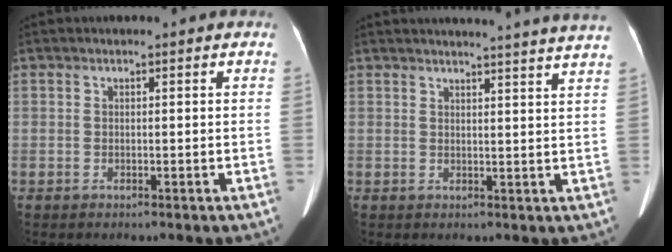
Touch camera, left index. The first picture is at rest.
{"total": 14.3, "force": [13.6, -1.4, 4.1], "torque": [-0.055, -0.053, 0.144]}